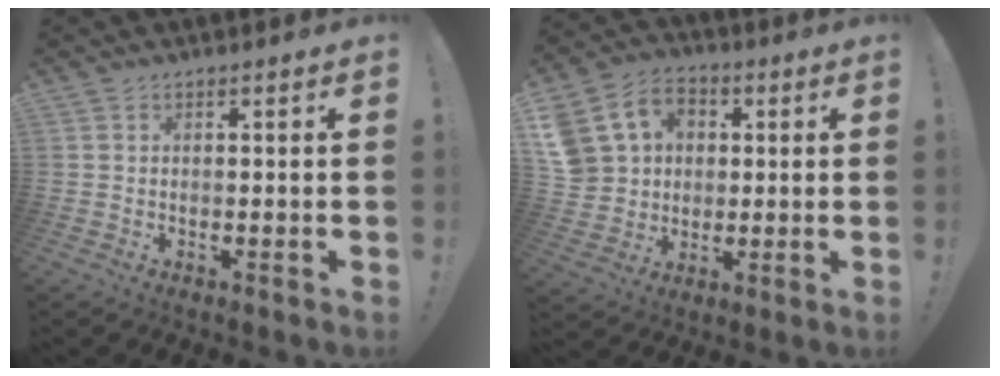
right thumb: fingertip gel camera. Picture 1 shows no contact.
{"total": 14.4, "force": [2.9, 12.8, 5.9], "torque": [-0.096, 0.004, 0.069]}